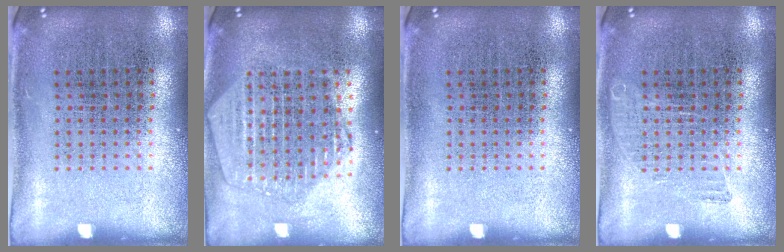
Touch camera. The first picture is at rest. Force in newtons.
{"total": 2.2, "press": 1.9, "slide": 0.9}
{"total": 0.0}
{"total": 0.8, "press": 0.8, "slide": 0.1}